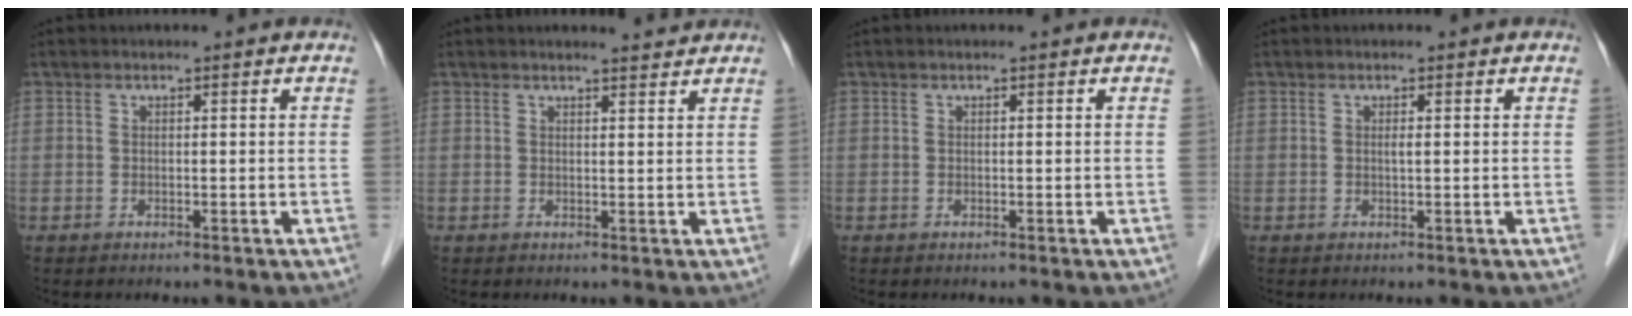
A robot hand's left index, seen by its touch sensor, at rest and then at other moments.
{"total": 2.0, "force": [2.0, -0.1, 0.1], "torque": [-0.006, -0.006, 0.024]}
{"total": 0.0}
{"total": 0.5, "force": [0.0, 0.0, 0.5], "torque": [-0.012, -0.004, -0.001]}